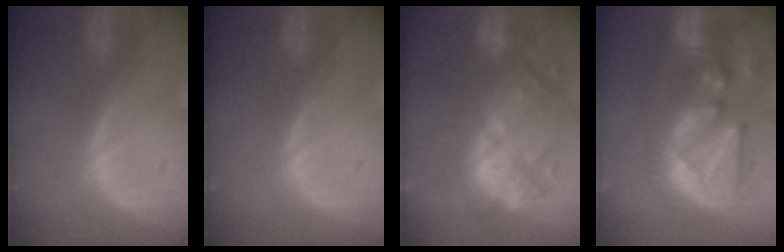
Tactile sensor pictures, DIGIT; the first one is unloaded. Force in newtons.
{"total": 0.0}
{"total": 11.5, "press": 11.3, "slide": 2.5}
{"total": 11.5, "press": 10.8, "slide": 4.1}